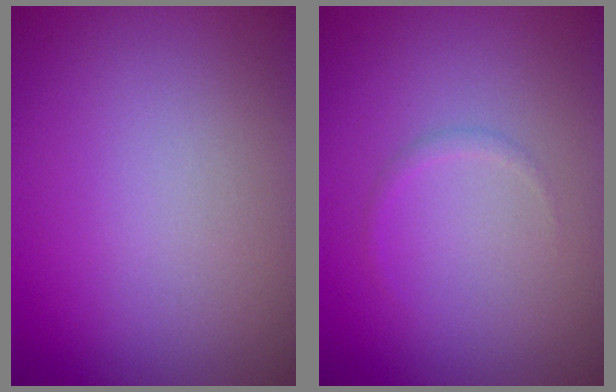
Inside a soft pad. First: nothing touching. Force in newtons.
{"total": 0.6, "press": 0.6, "slide": 0.0}